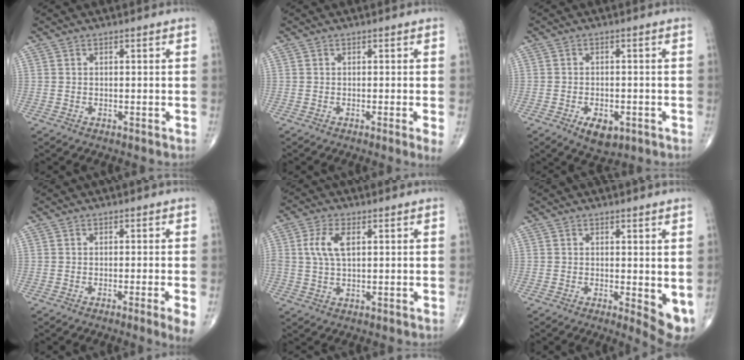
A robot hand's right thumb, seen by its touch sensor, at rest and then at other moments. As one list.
[{"total": 2.1, "force": [-0.5, -0.1, 2.0], "torque": [-0.035, -0.008, -0.011]}, {"total": 5.4, "force": [-2.4, 2.9, 3.8], "torque": [-0.052, 0.004, -0.030]}, {"total": 3.6, "force": [-1.5, -0.4, 3.2], "torque": [-0.051, -0.011, -0.027]}, {"total": 5.7, "force": [1.3, 2.8, 4.8], "torque": [-0.110, 0.005, 0.025]}, {"total": 5.5, "force": [0.2, 1.8, 5.2], "torque": [-0.063, -0.015, 0.006]}]